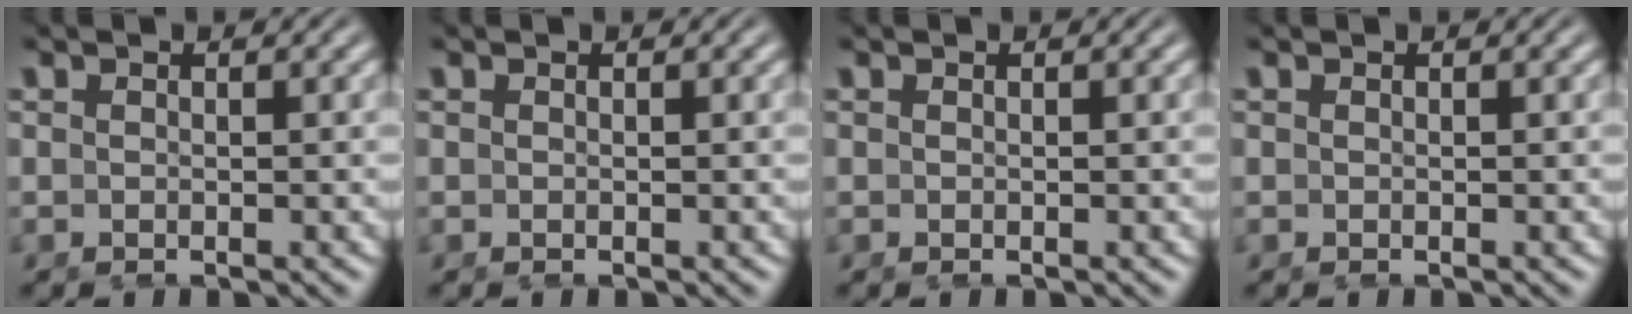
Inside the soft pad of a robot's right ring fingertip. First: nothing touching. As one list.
[{"total": 0.0}, {"total": 0.0}, {"total": 0.0}]